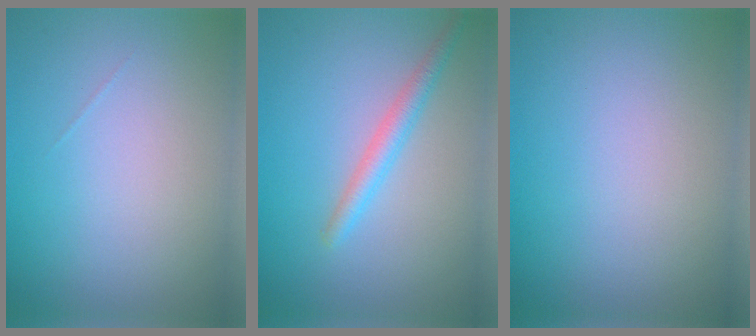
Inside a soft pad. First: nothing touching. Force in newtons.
{"total": 2.2, "press": 2.2, "slide": 0.0}
{"total": 0.0}